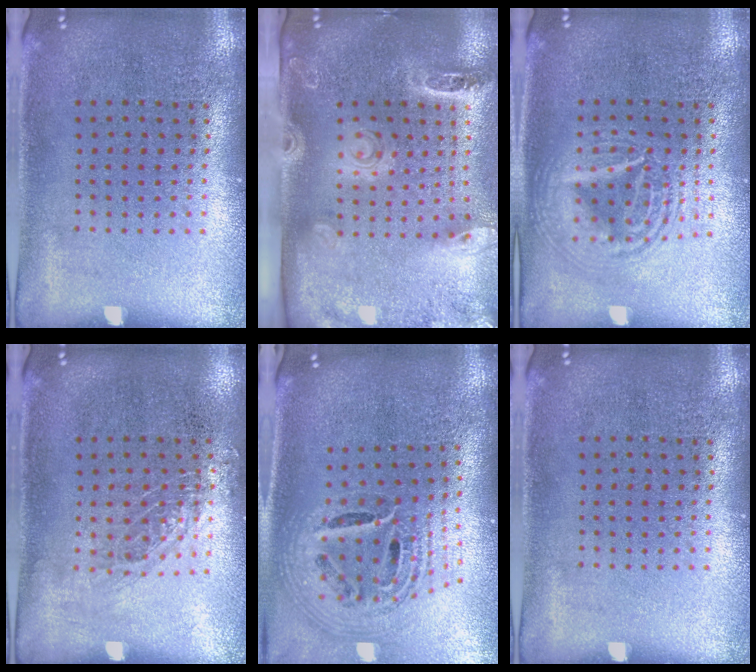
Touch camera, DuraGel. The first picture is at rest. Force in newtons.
{"total": 2.7, "press": 2.0, "slide": 1.8}
{"total": 2.8, "press": 2.8, "slide": 0.3}
{"total": 0.9, "press": 0.8, "slide": 0.2}
{"total": 2.1, "press": 1.7, "slide": 1.4}
{"total": 0.0}